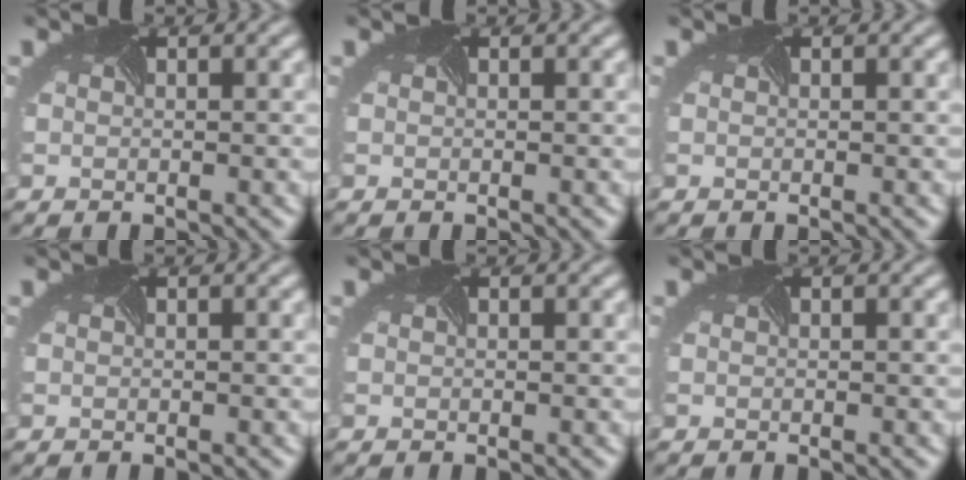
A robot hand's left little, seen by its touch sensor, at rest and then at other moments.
{"total": 0.0}
{"total": 0.0}
{"total": 0.0}
{"total": 0.0}
{"total": 0.0}